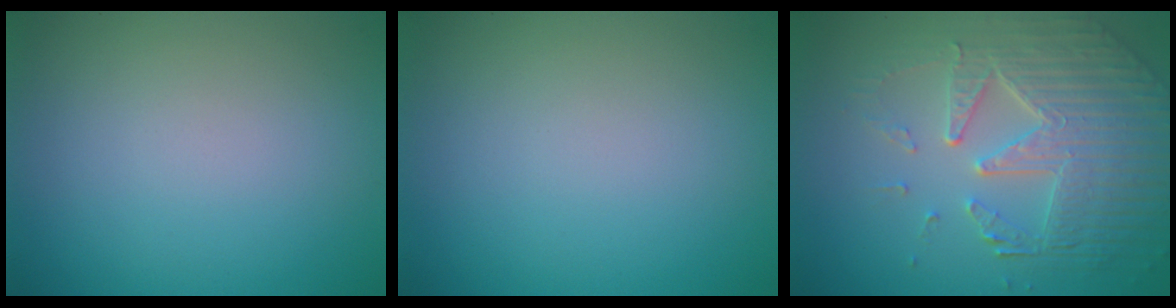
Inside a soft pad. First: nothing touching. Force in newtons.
{"total": 0.0}
{"total": 7.1, "press": 5.3, "slide": 4.7}